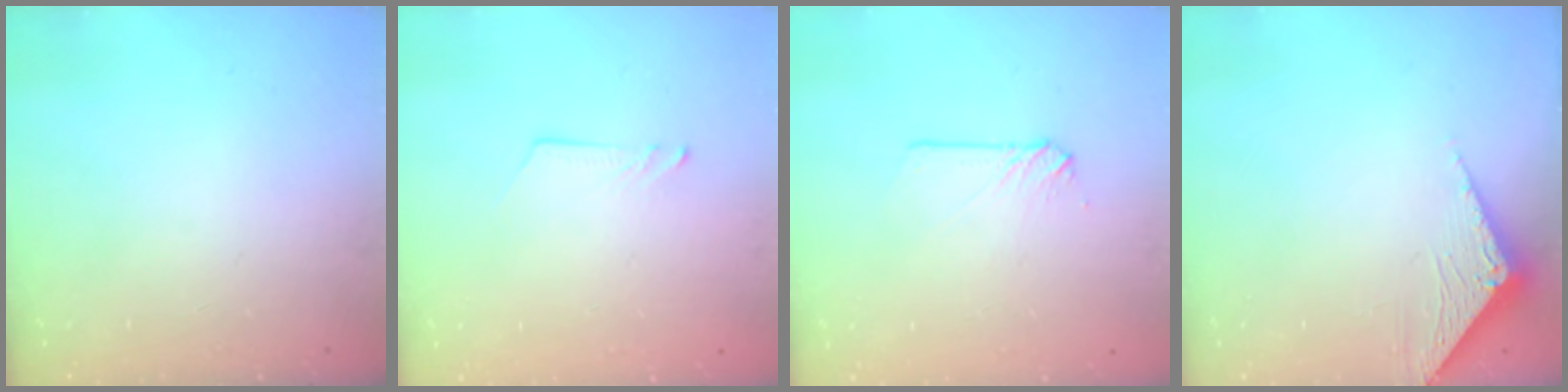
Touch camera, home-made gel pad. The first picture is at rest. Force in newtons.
{"total": 1.2, "press": 1.2, "slide": 0.1}
{"total": 3.9, "press": 3.9, "slide": 0.5}
{"total": 3.3, "press": 3.2, "slide": 0.3}